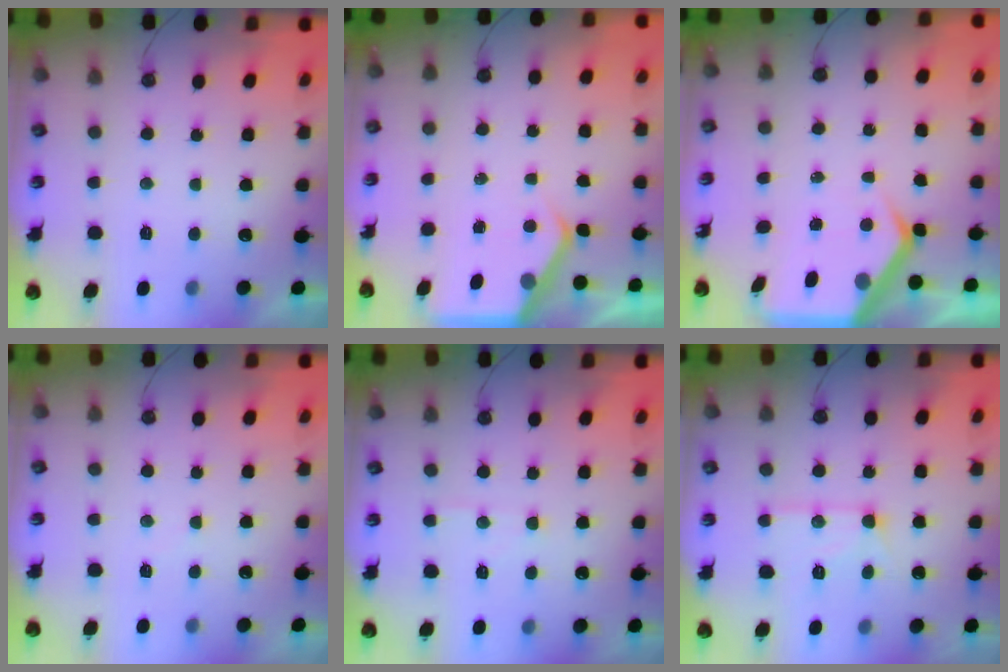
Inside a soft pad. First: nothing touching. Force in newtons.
{"total": 4.4, "press": 4.3, "slide": 0.5}
{"total": 7.4, "press": 7.3, "slide": 1.0}
{"total": 2.2, "press": 2.2, "slide": 0.3}
{"total": 4.5, "press": 4.4, "slide": 0.7}
{"total": 11.4, "press": 11.3, "slide": 0.5}